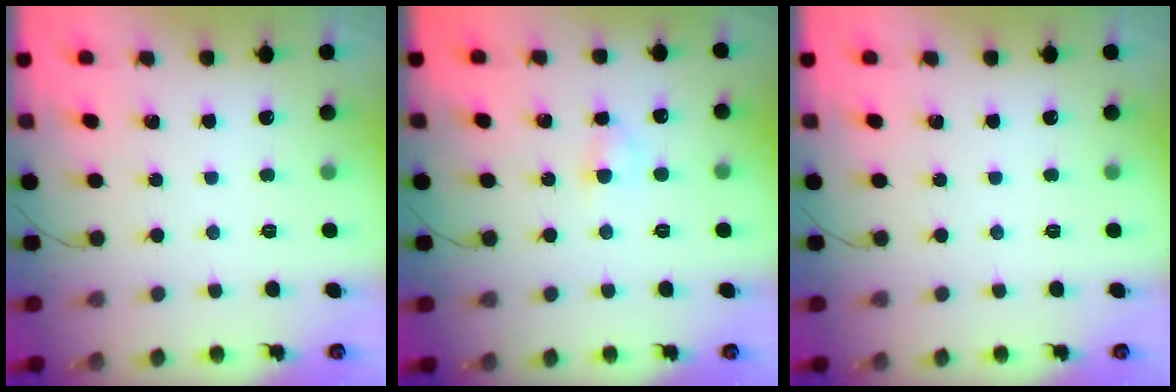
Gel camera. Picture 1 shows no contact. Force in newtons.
{"total": 3.6, "press": 3.4, "slide": 1.1}
{"total": 0.0}